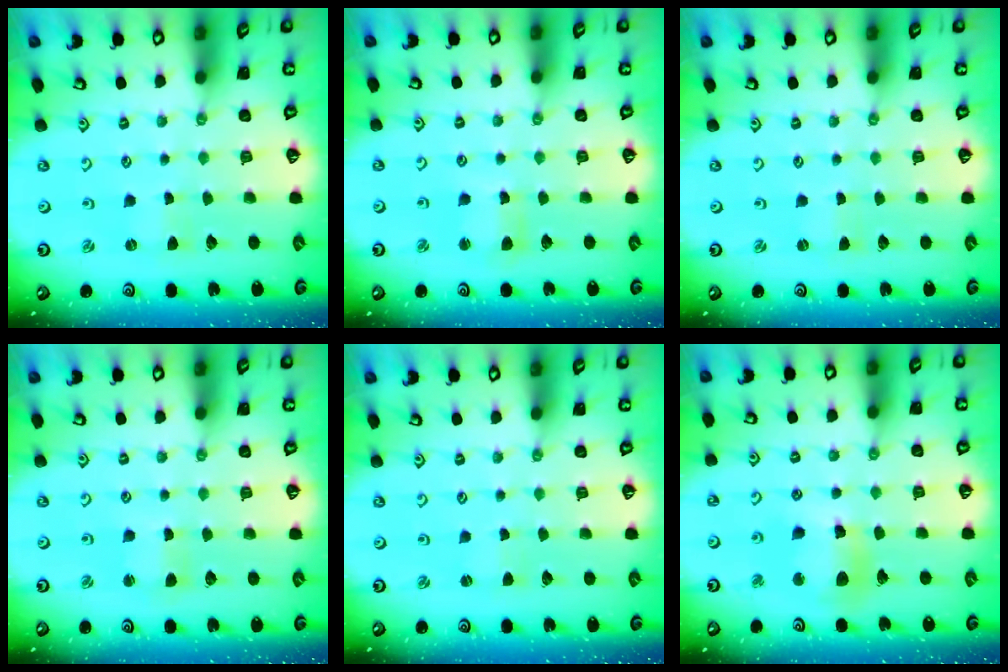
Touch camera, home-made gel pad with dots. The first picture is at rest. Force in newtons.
{"total": 3.9, "press": 3.9, "slide": 0.4}
{"total": 0.0}
{"total": 1.9, "press": 1.8, "slide": 0.3}
{"total": 1.2, "press": 1.2, "slide": 0.2}
{"total": 11.1, "press": 10.8, "slide": 2.2}